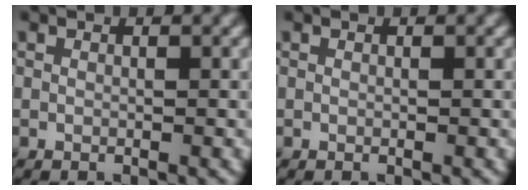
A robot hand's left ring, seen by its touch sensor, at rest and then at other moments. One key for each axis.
{"total": 0.0}